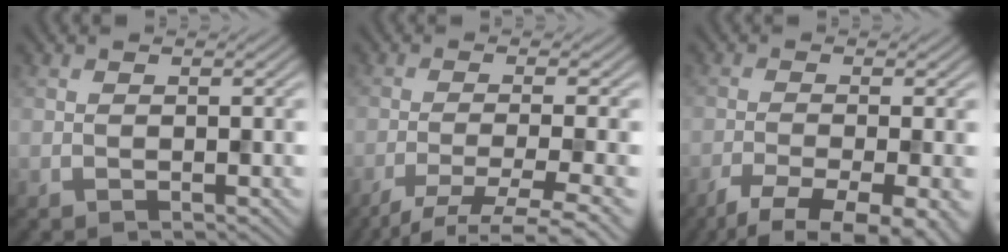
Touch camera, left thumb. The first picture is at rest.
{"total": 6.2, "force": [-3.6, 1.2, 5.0], "torque": [-0.079, -0.002, -0.065]}
{"total": 8.5, "force": [-5.6, 2.1, 6.1], "torque": [-0.099, -0.020, -0.083]}